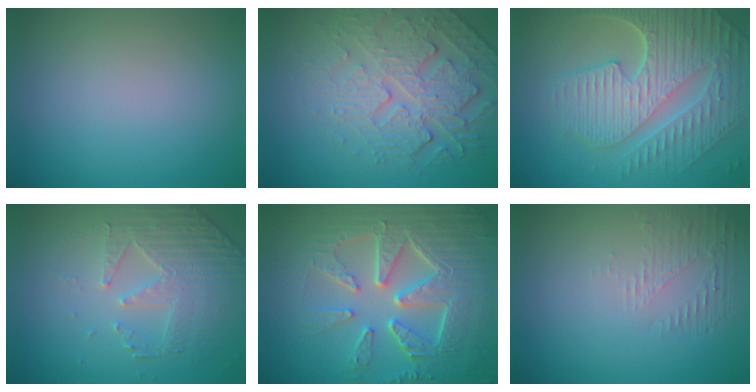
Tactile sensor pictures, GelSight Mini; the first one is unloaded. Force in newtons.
{"total": 4.5, "press": 4.1, "slide": 1.8}
{"total": 9.4, "press": 6.2, "slide": 7.0}
{"total": 4.9, "press": 3.8, "slide": 3.0}
{"total": 9.1, "press": 6.5, "slide": 6.3}
{"total": 1.6, "press": 0.4, "slide": 1.6}